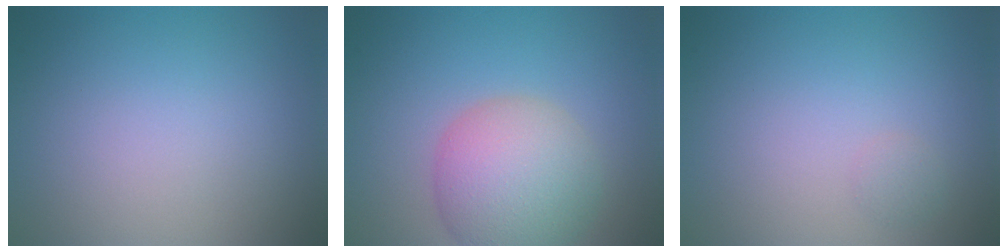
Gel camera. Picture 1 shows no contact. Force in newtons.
{"total": 7.2, "press": 7.2, "slide": 0.5}
{"total": 0.7, "press": 0.7, "slide": 0.0}